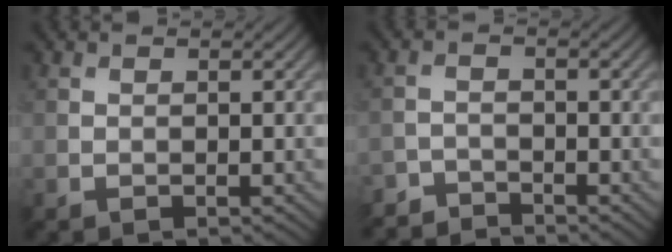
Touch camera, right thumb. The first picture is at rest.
{"total": 3.1, "force": [-3.0, 0.6, 0.1], "torque": [0.003, -0.003, -0.066]}